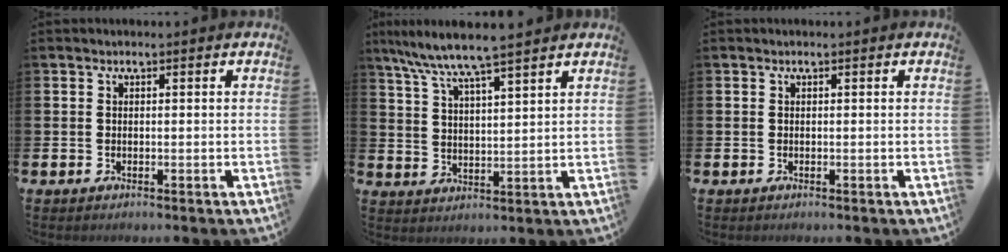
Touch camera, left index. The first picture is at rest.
{"total": 7.0, "force": [6.5, -0.2, 2.7], "torque": [-0.075, -0.032, 0.113]}
{"total": 0.0}